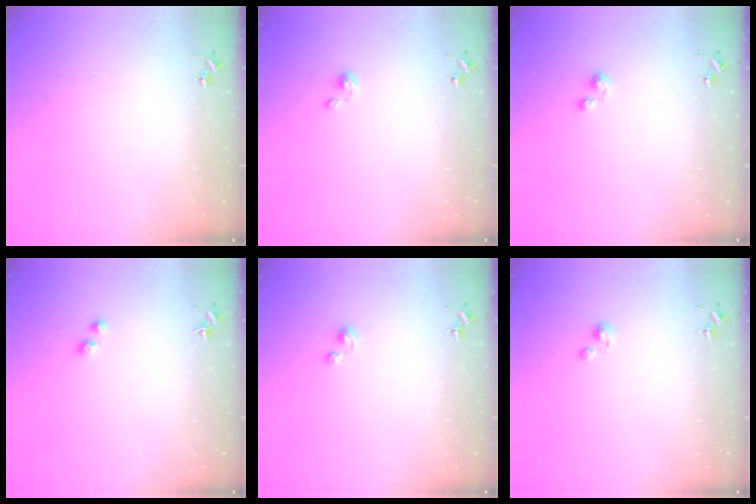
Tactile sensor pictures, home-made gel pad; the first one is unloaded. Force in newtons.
{"total": 2.7, "press": 2.7, "slide": 0.2}
{"total": 3.3, "press": 3.3, "slide": 0.4}
{"total": 2.7, "press": 2.6, "slide": 0.9}
{"total": 0.9, "press": 0.9, "slide": 0.1}
{"total": 1.8, "press": 1.8, "slide": 0.2}